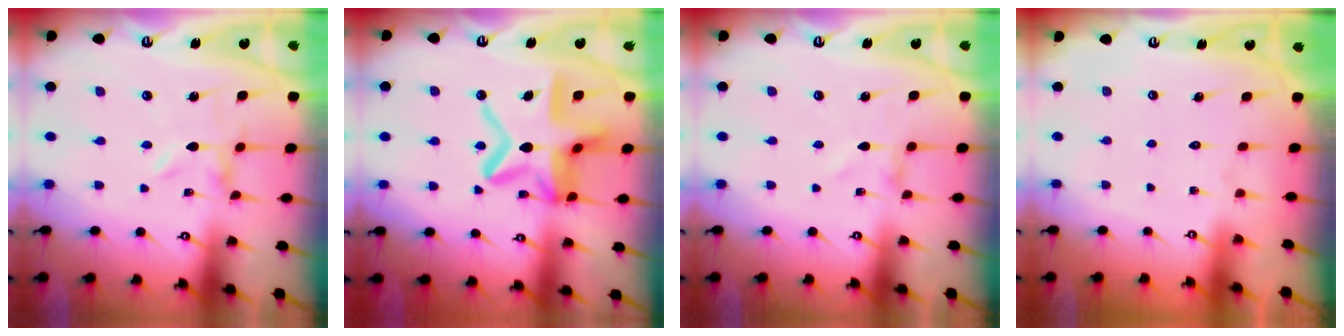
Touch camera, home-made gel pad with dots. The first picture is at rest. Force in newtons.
{"total": 19.3, "press": 19.3, "slide": 1.7}
{"total": 0.8, "press": 0.8, "slide": 0.1}
{"total": 1.6, "press": 1.6, "slide": 0.1}